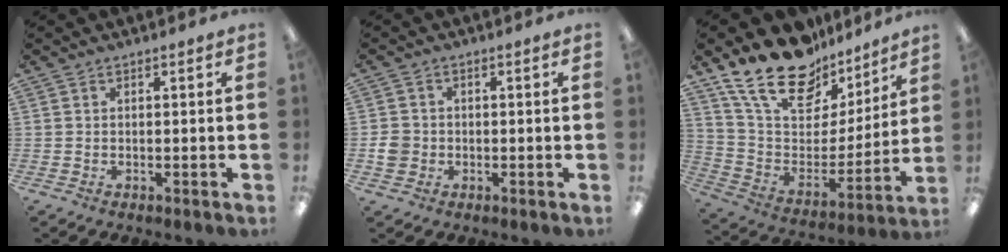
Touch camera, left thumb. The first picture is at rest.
{"total": 3.7, "force": [-0.6, 3.4, 1.4], "torque": [-0.022, 0.009, -0.010]}
{"total": 22.0, "force": [16.2, 11.0, 10.0], "torque": [-0.192, -0.102, 0.296]}